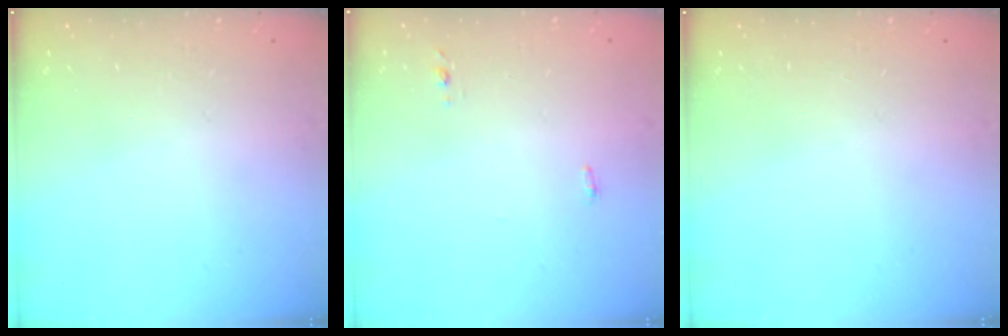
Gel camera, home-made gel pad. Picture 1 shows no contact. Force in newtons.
{"total": 3.4, "press": 3.2, "slide": 1.1}
{"total": 0.0}